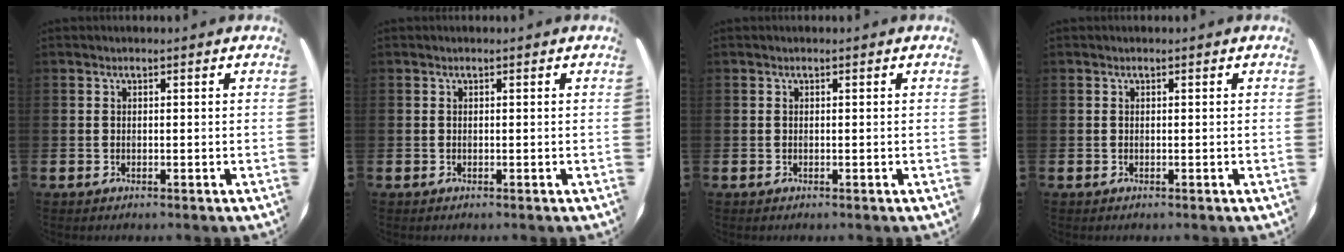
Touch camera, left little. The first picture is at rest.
{"total": 0.0}
{"total": 0.0}
{"total": 0.0}